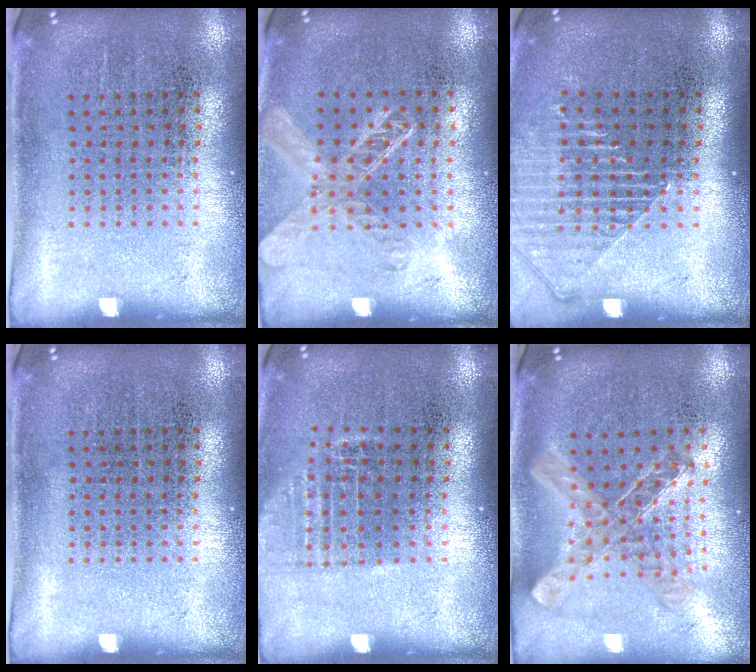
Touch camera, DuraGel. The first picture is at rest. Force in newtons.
{"total": 1.3, "press": 1.2, "slide": 0.5}
{"total": 1.4, "press": 1.3, "slide": 0.5}
{"total": 0.0}
{"total": 1.1, "press": 1.0, "slide": 0.5}
{"total": 1.1, "press": 1.1, "slide": 0.2}